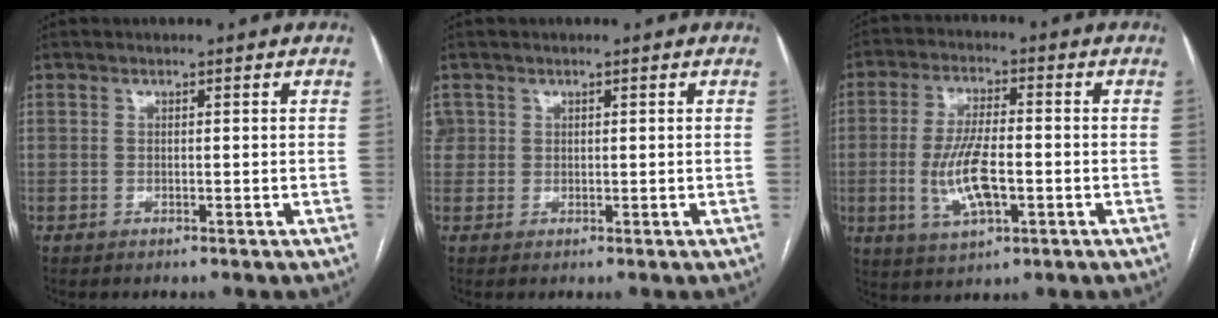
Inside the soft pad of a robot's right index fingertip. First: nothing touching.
{"total": 2.8, "force": [1.0, 2.6, 0.4], "torque": [-0.002, 0.013, 0.021]}
{"total": 9.7, "force": [-2.0, 3.2, 8.9], "torque": [-0.184, -0.002, -0.031]}